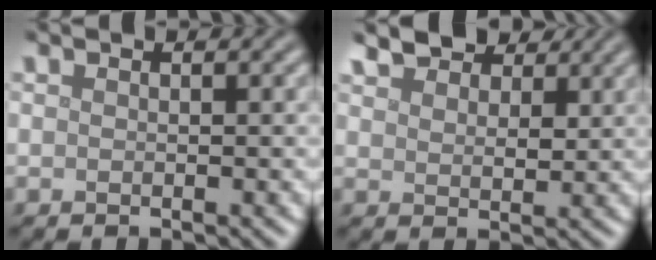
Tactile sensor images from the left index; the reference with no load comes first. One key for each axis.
{"total": 5.4, "fx": 4.1, "fy": 2.6, "fz": 2.3, "tx": -0.046, "ty": 0.007, "tz": 0.063}